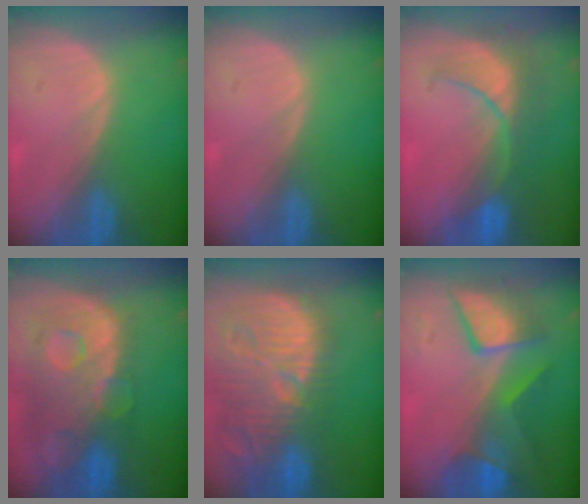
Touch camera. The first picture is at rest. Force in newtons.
{"total": 0.0}
{"total": 8.1, "press": 7.9, "slide": 1.6}
{"total": 12.5, "press": 10.3, "slide": 7.0}
{"total": 14.8, "press": 13.1, "slide": 6.9}
{"total": 7.8, "press": 7.8, "slide": 0.4}